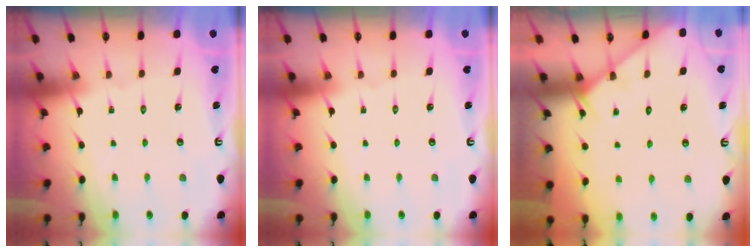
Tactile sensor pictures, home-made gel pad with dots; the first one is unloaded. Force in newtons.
{"total": 0.0}
{"total": 4.4, "press": 4.3, "slide": 0.3}